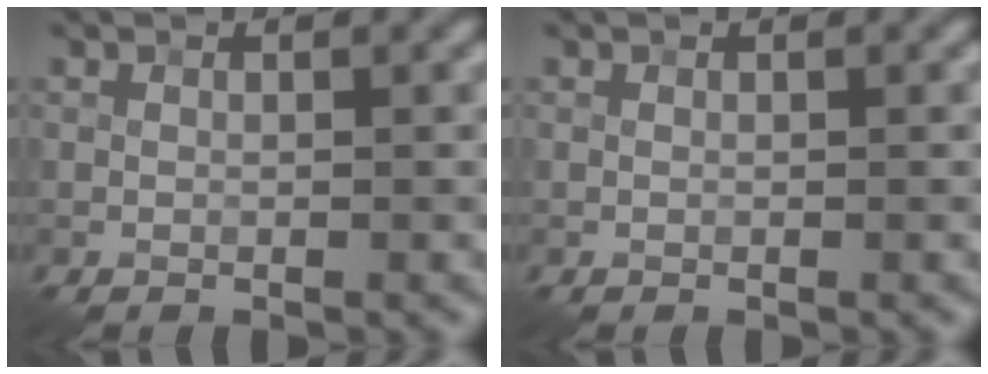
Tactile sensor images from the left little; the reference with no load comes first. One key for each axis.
{"total": 0.0}